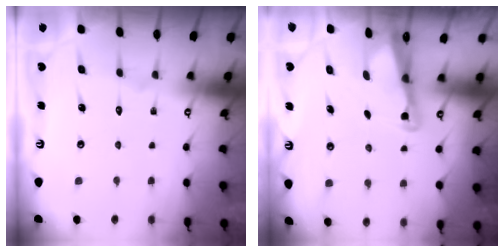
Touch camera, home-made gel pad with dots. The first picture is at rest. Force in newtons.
{"total": 2.4, "press": 2.4, "slide": 0.2}